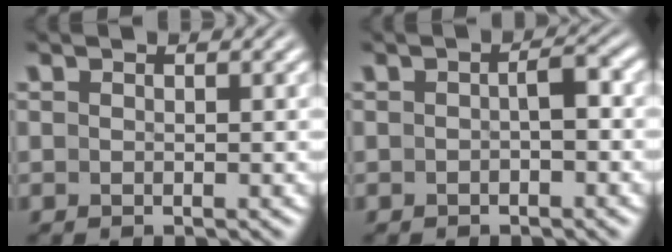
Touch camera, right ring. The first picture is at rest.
{"total": 1.4, "force": [-0.5, 0.3, 1.3], "torque": [-0.015, 0.001, -0.007]}